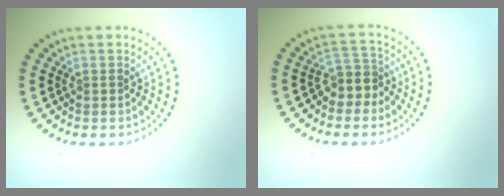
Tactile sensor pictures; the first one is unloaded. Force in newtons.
{"total": 2.6, "press": 2.2, "slide": 1.5}